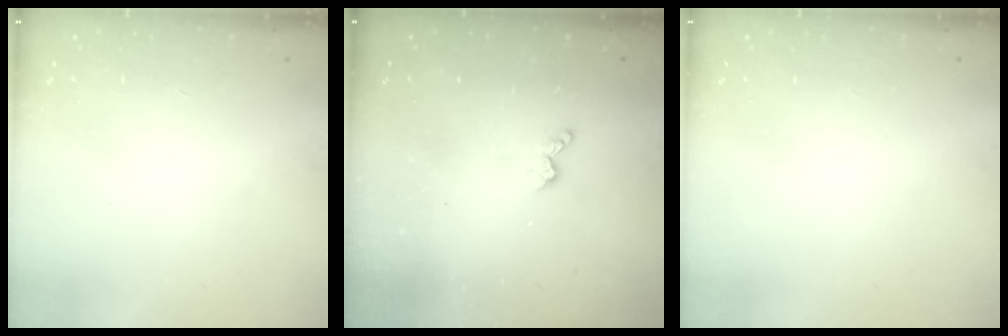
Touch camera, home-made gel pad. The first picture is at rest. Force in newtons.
{"total": 3.6, "press": 3.5, "slide": 0.6}
{"total": 0.0}